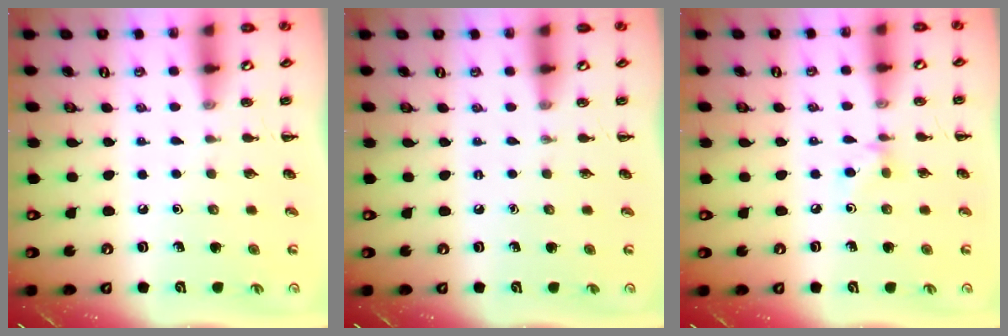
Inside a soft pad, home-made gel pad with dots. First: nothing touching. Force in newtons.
{"total": 0.0}
{"total": 3.6, "press": 3.3, "slide": 1.3}